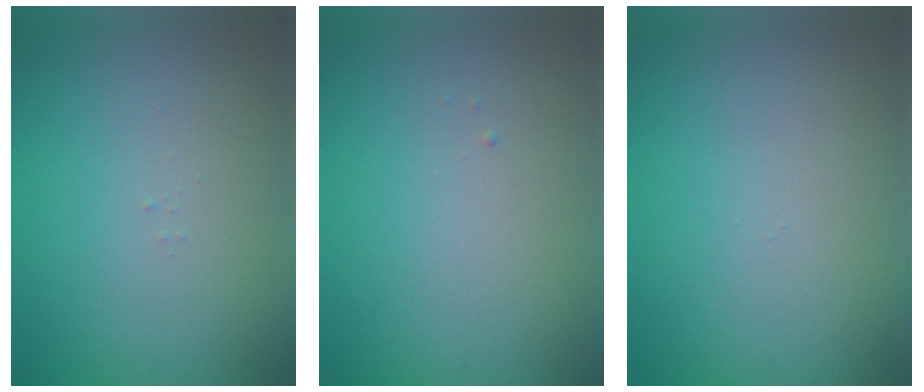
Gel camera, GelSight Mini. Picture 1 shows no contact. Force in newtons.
{"total": 0.0}
{"total": 0.0}